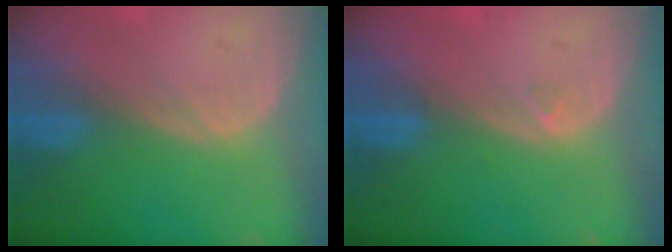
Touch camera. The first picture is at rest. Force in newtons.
{"total": 0.5, "press": 0.5, "slide": 0.2}